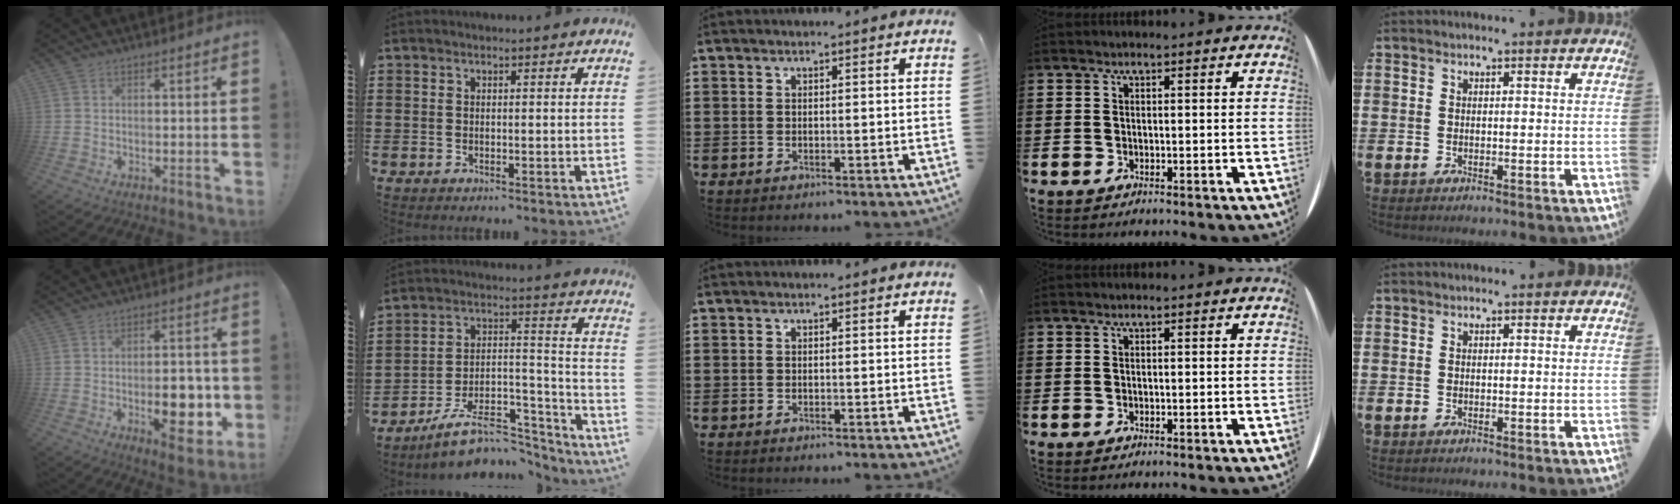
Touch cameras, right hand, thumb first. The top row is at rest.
{"thumb": {"total": 13.1, "force": [-3.3, 6.4, 10.9], "torque": [-0.138, 0.010, -0.044]}, "index": {"total": 11.8, "force": [-9.6, 4.5, 5.3], "torque": [-0.081, 0.046, -0.174]}}